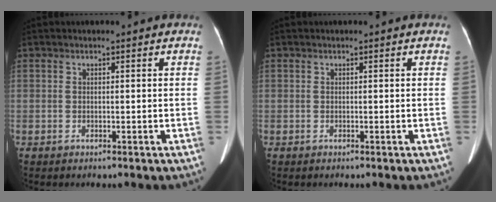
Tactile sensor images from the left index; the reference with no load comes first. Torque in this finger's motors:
{"motor_torque": [0.06, 0.06, 0.01, 0.00]}